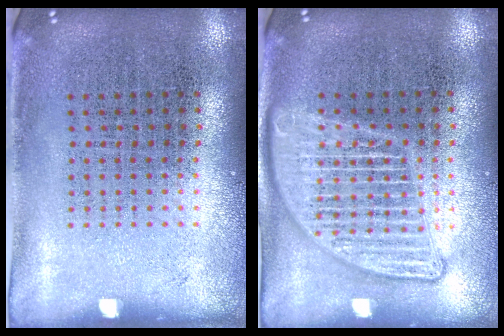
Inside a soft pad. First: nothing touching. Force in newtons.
{"total": 2.7, "press": 2.7, "slide": 0.2}